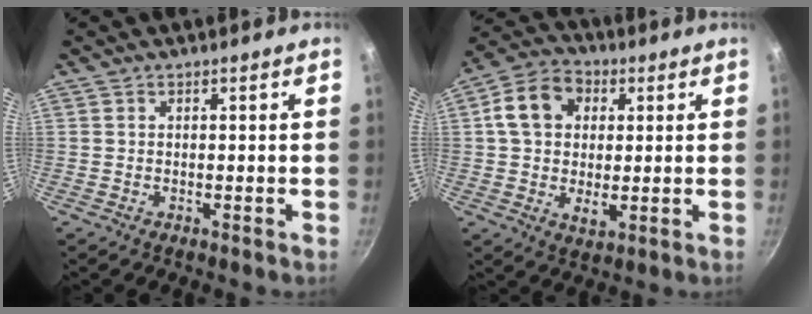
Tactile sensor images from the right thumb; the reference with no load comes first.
{"total": 12.3, "force": [2.7, 9.2, 7.7], "torque": [-0.120, 0.002, 0.032]}